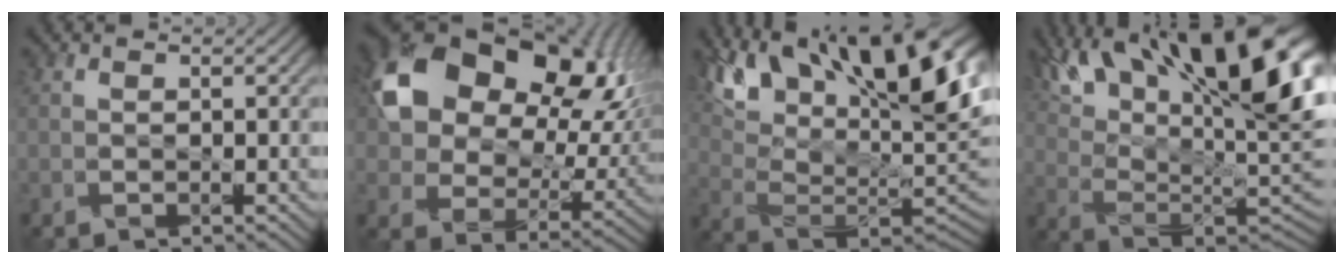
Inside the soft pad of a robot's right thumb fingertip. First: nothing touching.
{"total": 19.2, "force": [7.3, 13.2, 11.9], "torque": [-0.233, 0.002, 0.151]}
{"total": 18.3, "force": [9.0, 8.1, 13.7], "torque": [-0.252, 0.020, 0.155]}
{"total": 20.0, "force": [10.8, 8.1, 14.7], "torque": [-0.259, 0.023, 0.185]}